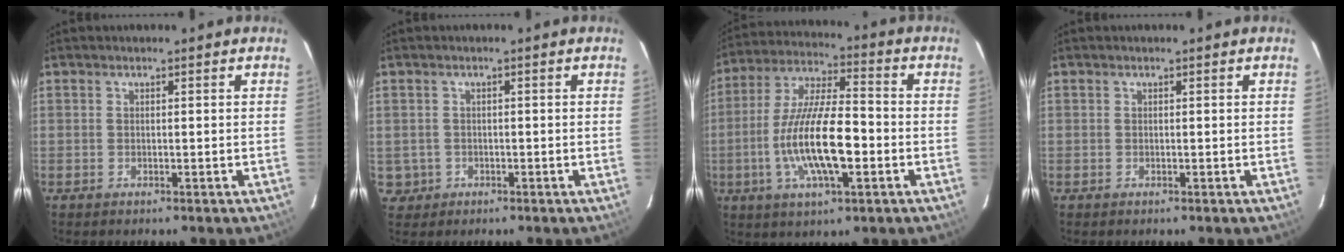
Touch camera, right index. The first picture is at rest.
{"total": 3.2, "force": [-0.5, 3.1, 0.4], "torque": [-0.006, 0.010, 0.002]}
{"total": 15.8, "force": [-3.8, 4.3, 14.7], "torque": [-0.289, -0.005, -0.070]}
{"total": 0.0}